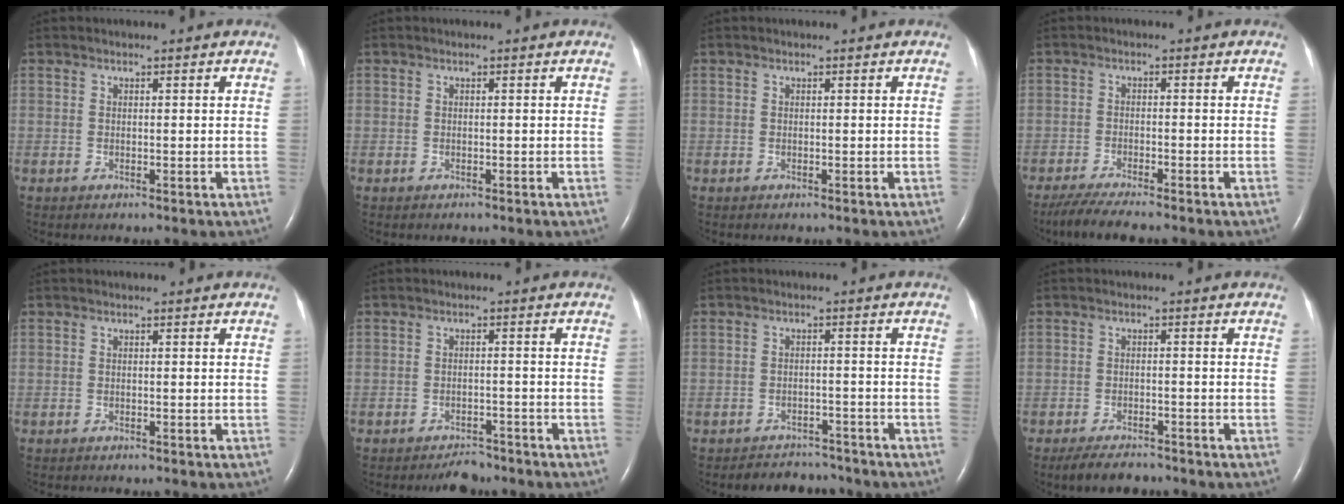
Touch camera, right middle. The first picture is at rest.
{"total": 0.0}
{"total": 0.0}
{"total": 6.8, "force": [-5.7, 0.4, 3.5], "torque": [-0.064, -0.021, -0.098]}
{"total": 1.7, "force": [-1.5, 0.5, 0.7], "torque": [-0.018, -0.004, -0.014]}
{"total": 3.4, "force": [-3.1, 1.3, 0.6], "torque": [-0.015, 0.001, -0.045]}
{"total": 5.3, "force": [-5.0, 1.7, -0.4], "torque": [0.007, 0.008, -0.070]}
{"total": 4.8, "force": [-4.2, 1.4, 1.9], "torque": [-0.039, -0.009, -0.068]}